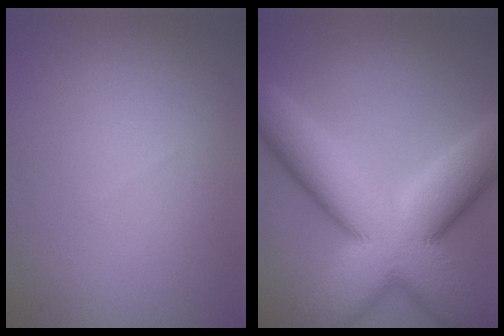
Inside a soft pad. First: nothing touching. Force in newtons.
{"total": 15.1, "press": 15.1, "slide": 1.0}